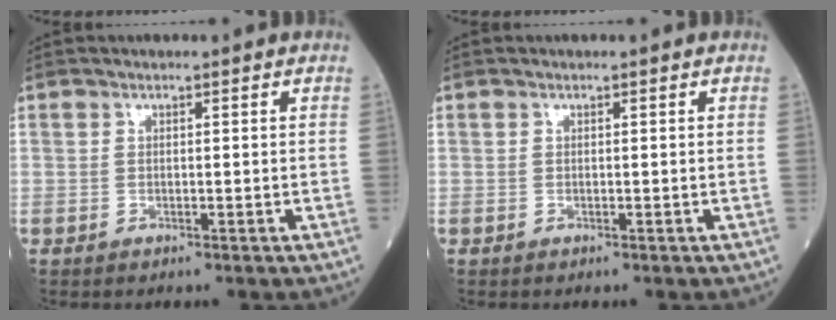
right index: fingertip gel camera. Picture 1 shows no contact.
{"total": 0.0}